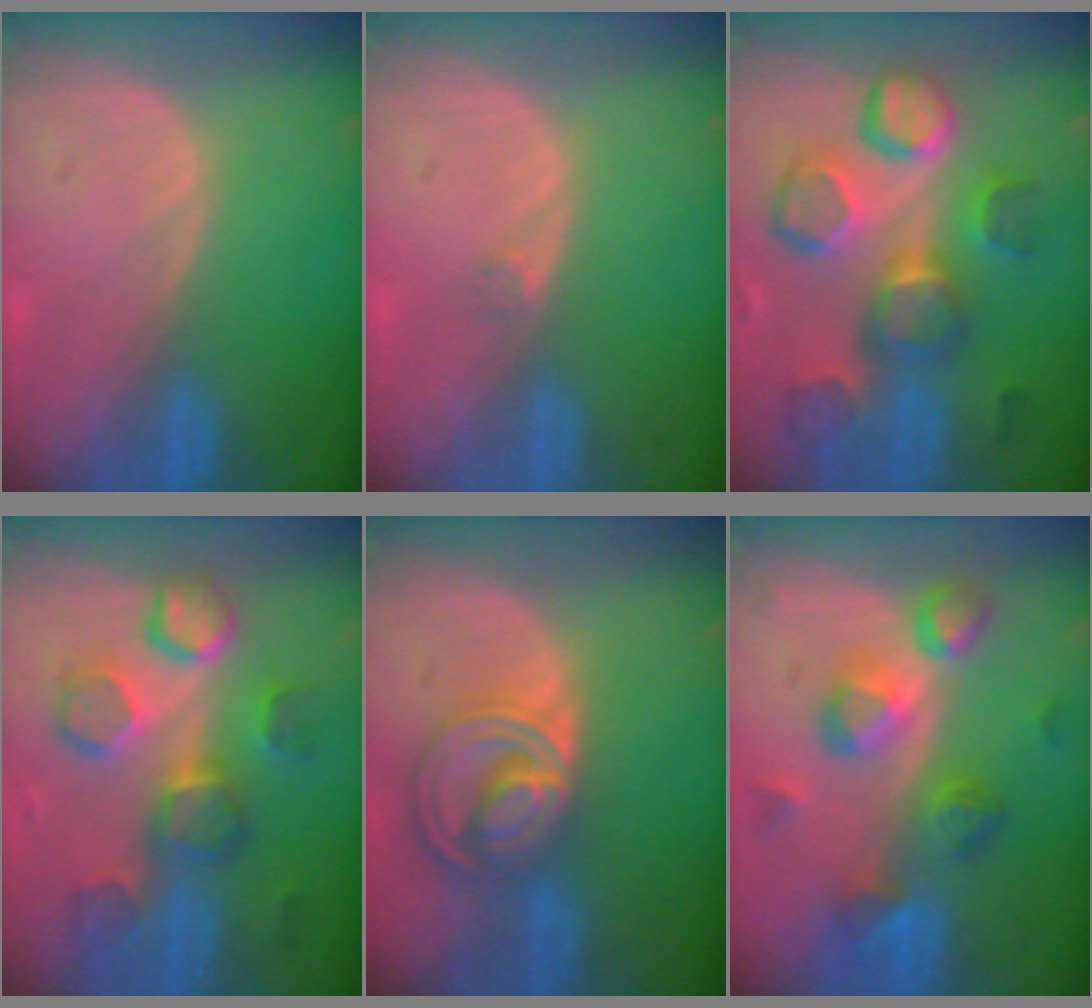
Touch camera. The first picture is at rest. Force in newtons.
{"total": 0.8, "press": 0.7, "slide": 0.4}
{"total": 11.3, "press": 10.8, "slide": 3.2}
{"total": 9.0, "press": 9.0, "slide": 0.3}
{"total": 8.5, "press": 7.2, "slide": 4.5}
{"total": 8.1, "press": 8.0, "slide": 1.5}